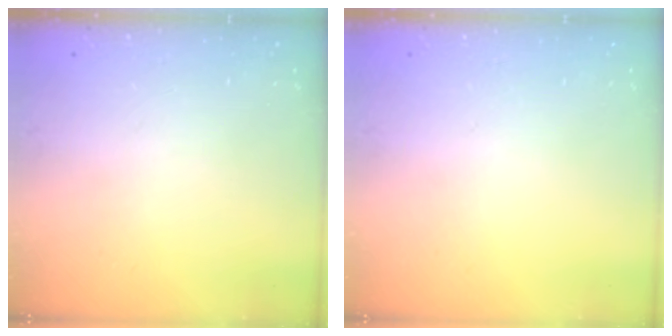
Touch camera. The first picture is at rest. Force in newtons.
{"total": 0.0}